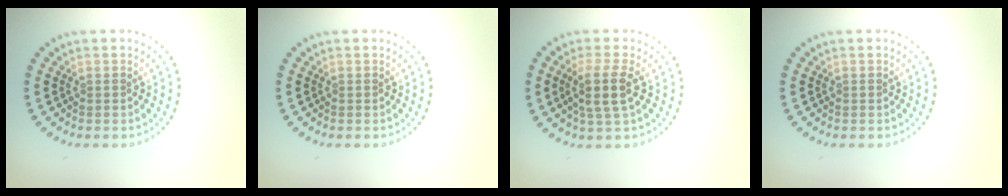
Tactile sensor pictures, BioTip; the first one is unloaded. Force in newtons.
{"total": 0.0}
{"total": 2.9, "press": 2.5, "slide": 1.5}
{"total": 0.0}